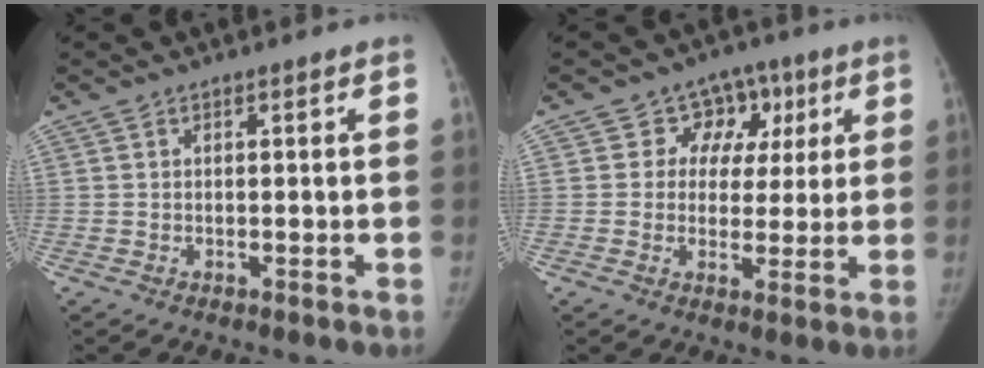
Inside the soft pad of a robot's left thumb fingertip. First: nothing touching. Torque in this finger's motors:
{"motor_torque": [-0.09, 0.15, -0.07, -0.09, -0.09]}